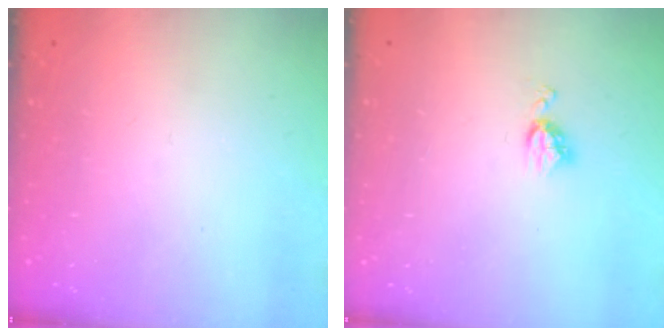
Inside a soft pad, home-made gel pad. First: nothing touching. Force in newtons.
{"total": 5.0, "press": 4.9, "slide": 0.7}